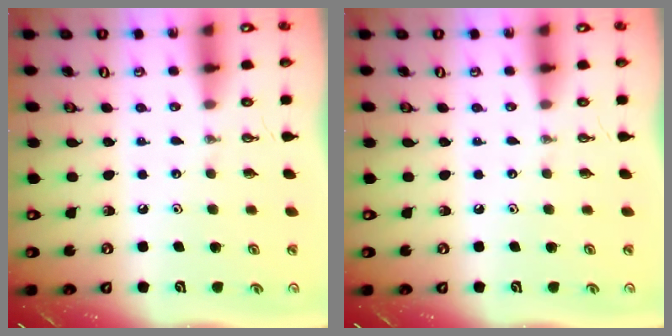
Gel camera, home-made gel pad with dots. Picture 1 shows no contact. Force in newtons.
{"total": 0.0}